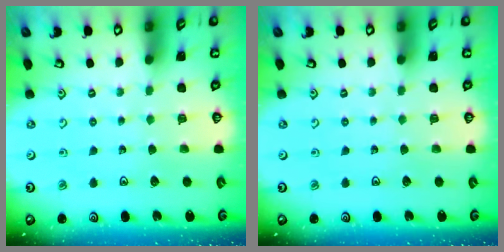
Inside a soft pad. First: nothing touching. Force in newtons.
{"total": 0.0}